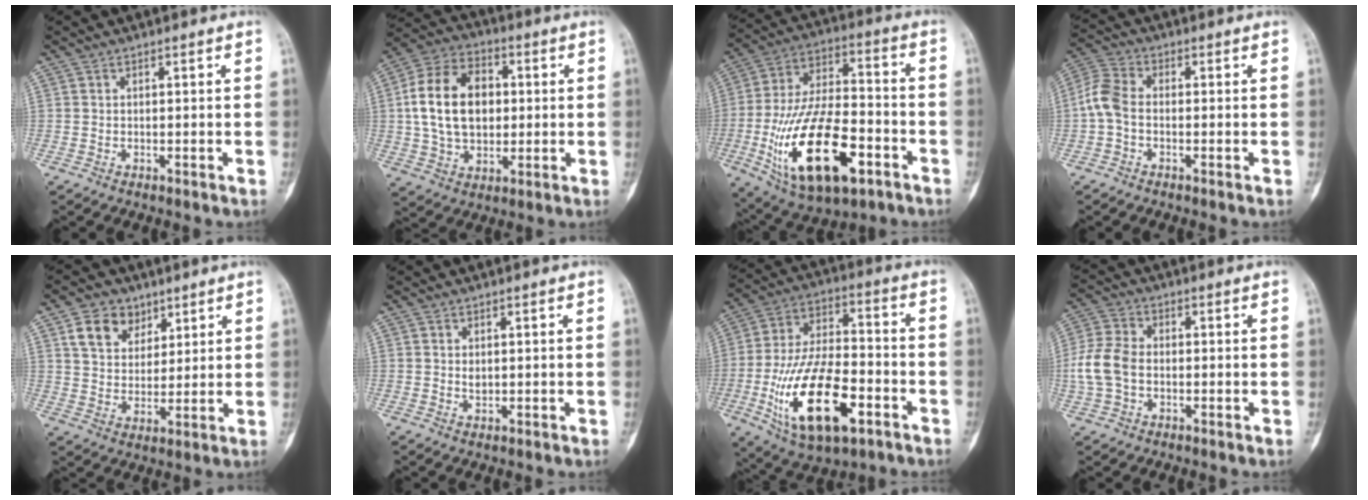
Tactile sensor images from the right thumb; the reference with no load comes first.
{"total": 16.6, "force": [1.7, 11.5, 11.8], "torque": [-0.189, 0.018, 0.028]}
{"total": 24.6, "force": [-9.0, 11.5, 19.8], "torque": [-0.371, 0.034, -0.141]}
{"total": 5.8, "force": [-1.0, 3.7, 4.3], "torque": [-0.097, 0.017, -0.032]}
{"total": 8.7, "force": [4.7, 6.4, 3.6], "torque": [-0.037, -0.024, 0.089]}
{"total": 1.2, "force": [0.3, 0.7, 0.9], "torque": [-0.012, -0.001, 0.008]}
{"total": 21.9, "force": [-8.0, 10.2, 17.7], "torque": [-0.321, 0.031, -0.127]}
{"total": 7.9, "force": [-1.0, 5.6, 5.6], "torque": [-0.126, 0.017, -0.025]}